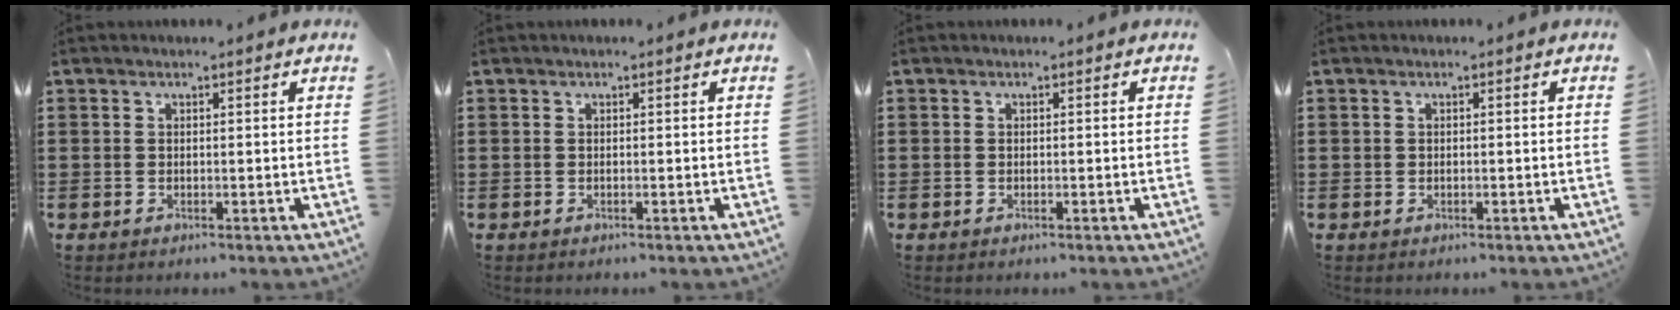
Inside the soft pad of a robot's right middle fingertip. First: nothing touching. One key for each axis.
{"total": 0.0}
{"total": 0.0}
{"total": 0.0}